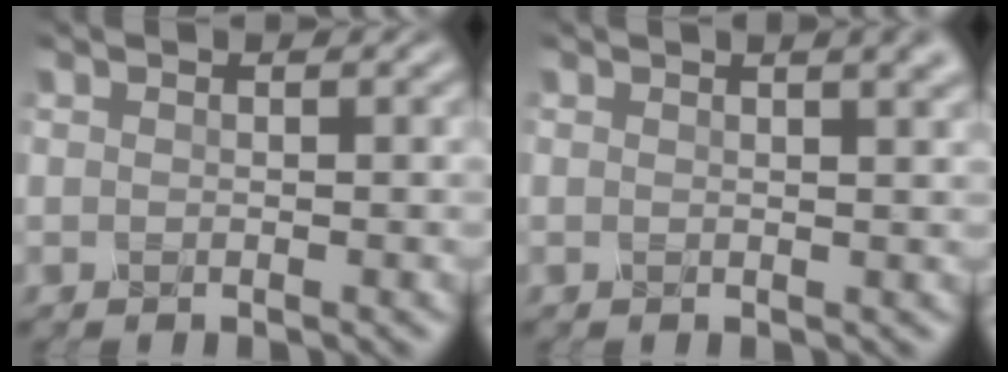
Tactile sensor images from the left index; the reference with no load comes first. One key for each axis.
{"total": 6.3, "fx": 3.4, "fy": 3.0, "fz": 4.3, "tx": -0.006, "ty": 0.045, "tz": 0.005}